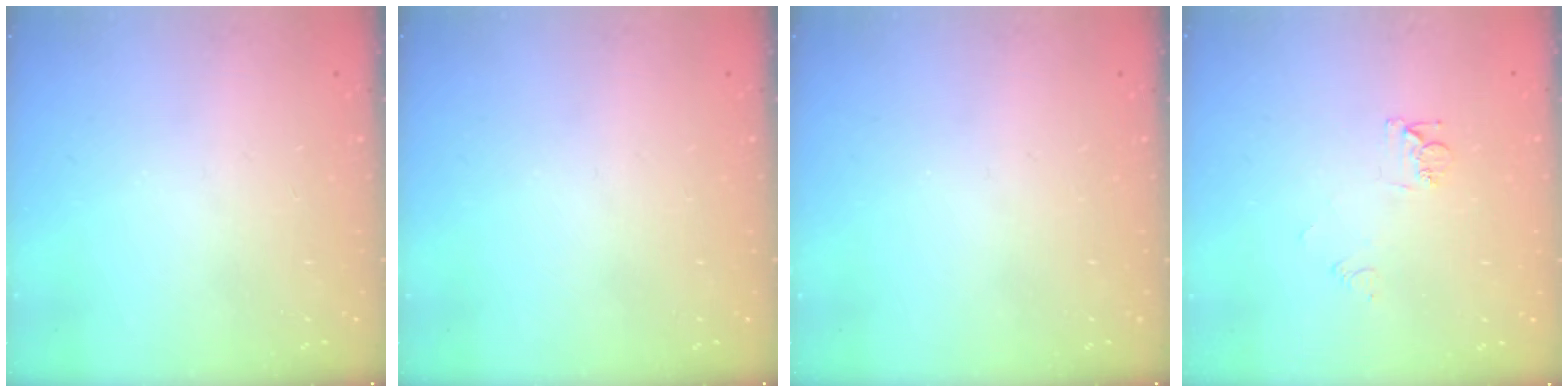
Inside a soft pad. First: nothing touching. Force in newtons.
{"total": 0.0}
{"total": 0.0}
{"total": 6.3, "press": 6.3, "slide": 0.6}